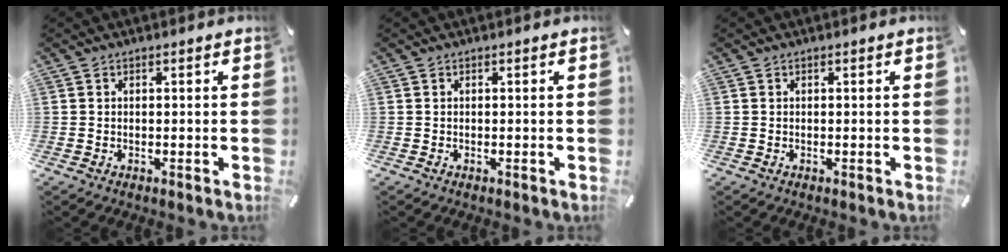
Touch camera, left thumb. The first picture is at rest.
{"total": 0.0}
{"total": 0.0}